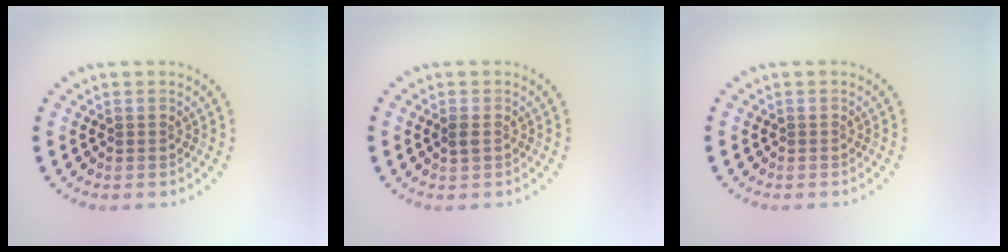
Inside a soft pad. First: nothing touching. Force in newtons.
{"total": 0.9, "press": 0.9, "slide": 0.2}
{"total": 0.0}